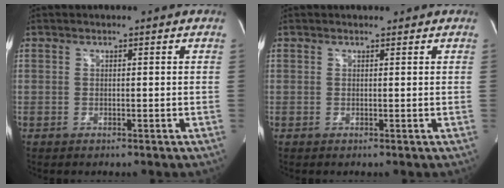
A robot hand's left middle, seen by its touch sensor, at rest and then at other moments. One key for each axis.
{"total": 0.7, "fx": 0.6, "fy": 0.2, "fz": 0.0, "tx": -0.010, "ty": 0.007, "tz": 0.011}